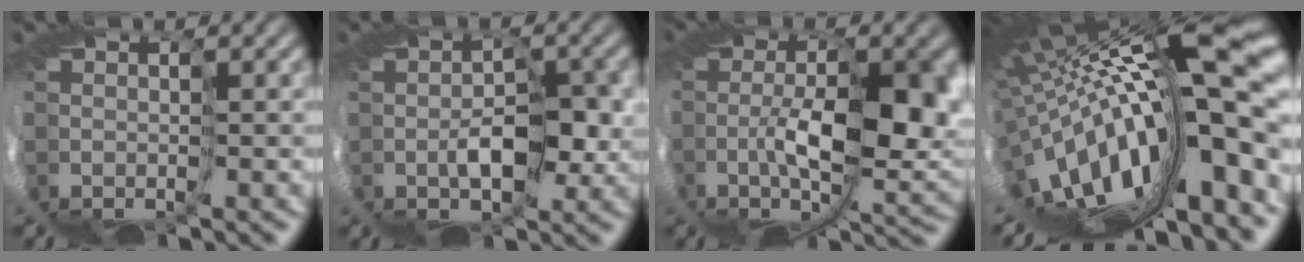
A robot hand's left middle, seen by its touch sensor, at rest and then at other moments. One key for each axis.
{"total": 1.5, "fx": 0.1, "fy": -0.3, "fz": 1.5, "tx": -0.036, "ty": 0.005, "tz": -0.004}
{"total": 6.5, "fx": 0.1, "fy": 2.1, "fz": 6.2, "tx": -0.136, "ty": -0.010, "tz": -0.002}
{"total": 13.9, "fx": 0.7, "fy": 3.1, "fz": 13.6, "tx": -0.212, "ty": -0.037, "tz": 0.024}